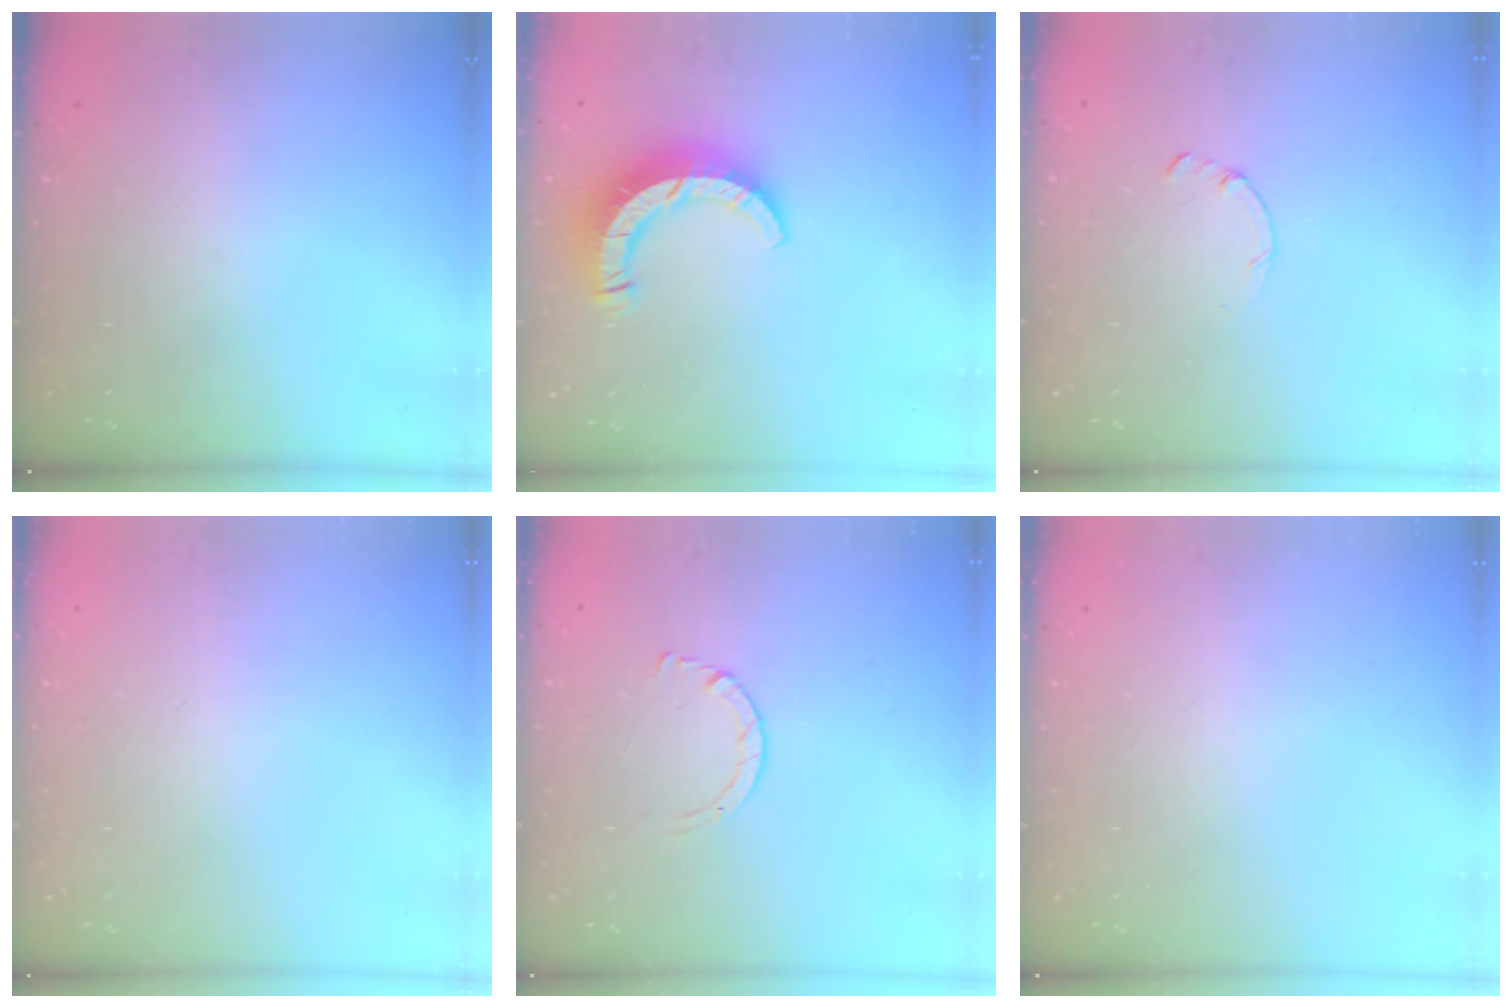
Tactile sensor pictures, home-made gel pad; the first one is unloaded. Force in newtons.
{"total": 9.6, "press": 9.6, "slide": 1.0}
{"total": 0.0}
{"total": 2.6, "press": 2.6, "slide": 0.2}
{"total": 2.7, "press": 2.7, "slide": 0.3}
{"total": 0.0}